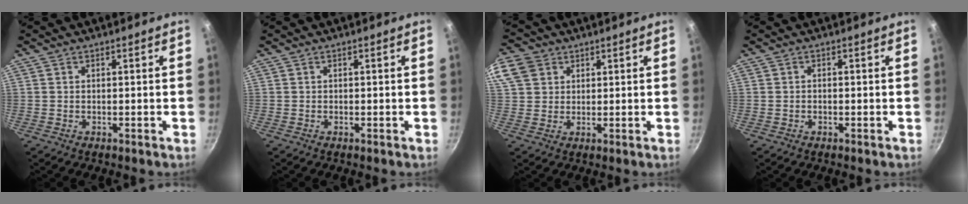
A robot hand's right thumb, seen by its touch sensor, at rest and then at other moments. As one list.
[{"total": 0.0}, {"total": 11.2, "force": [4.8, 9.0, 4.8], "torque": [-0.108, 0.016, 0.092]}, {"total": 0.6, "force": [-0.3, 0.4, 0.4], "torque": [-0.012, 0.005, -0.005]}]